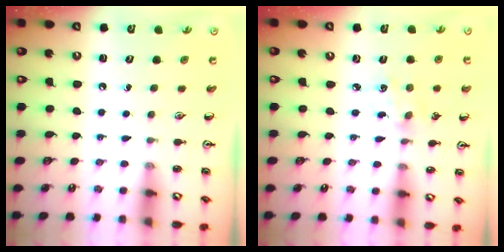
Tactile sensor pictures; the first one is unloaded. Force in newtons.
{"total": 2.2, "press": 2.2, "slide": 0.3}